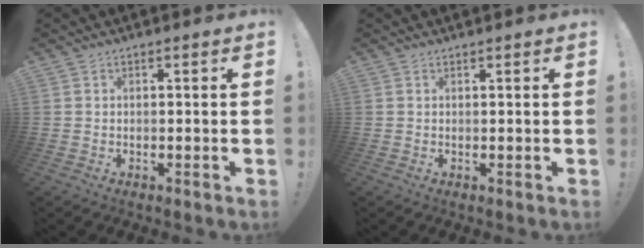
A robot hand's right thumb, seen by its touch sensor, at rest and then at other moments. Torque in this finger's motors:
{"motor_torque": [0.04, 0.04, 0.01, -0.11, 0.01]}